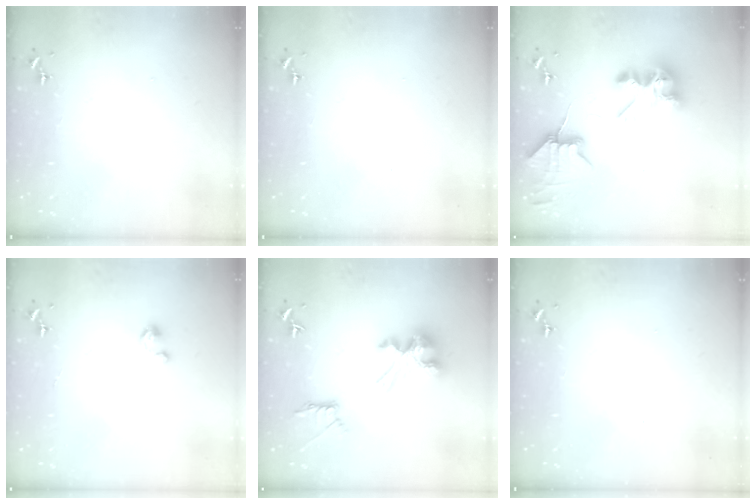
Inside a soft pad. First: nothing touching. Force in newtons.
{"total": 0.0}
{"total": 9.3, "press": 9.2, "slide": 1.4}
{"total": 2.3, "press": 2.3, "slide": 0.3}
{"total": 15.2, "press": 15.2, "slide": 0.9}
{"total": 0.0}